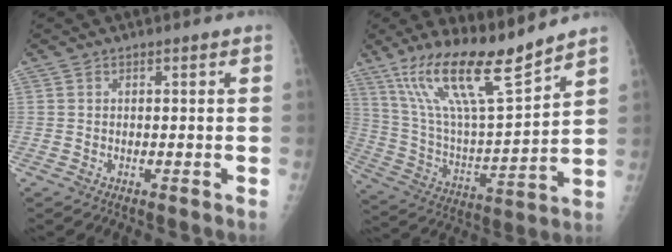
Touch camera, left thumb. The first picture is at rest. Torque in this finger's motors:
{"motor_torque": [0.52, 0.39, 1.39, -1.38, 0.22]}